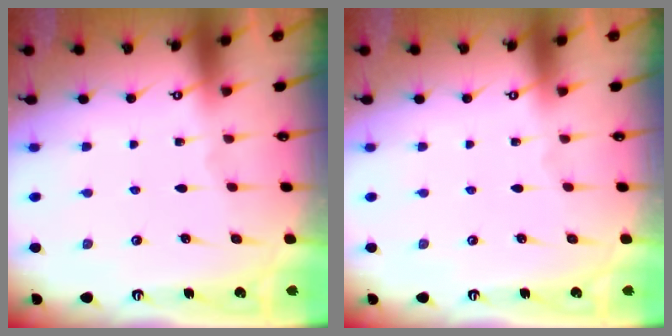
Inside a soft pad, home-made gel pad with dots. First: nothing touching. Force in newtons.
{"total": 0.0}